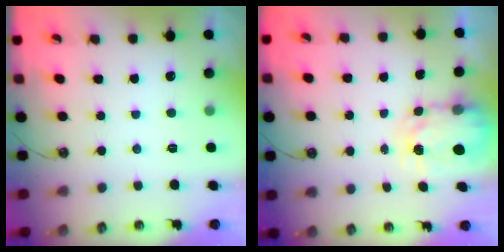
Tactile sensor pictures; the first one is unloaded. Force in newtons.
{"total": 4.9, "press": 4.9, "slide": 0.4}